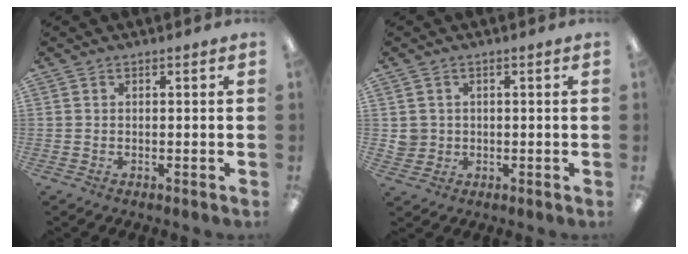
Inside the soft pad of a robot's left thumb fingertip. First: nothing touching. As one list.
[{"total": 3.1, "force": [0.6, 3.0, 0.2], "torque": [-0.011, 0.005, 0.011]}]